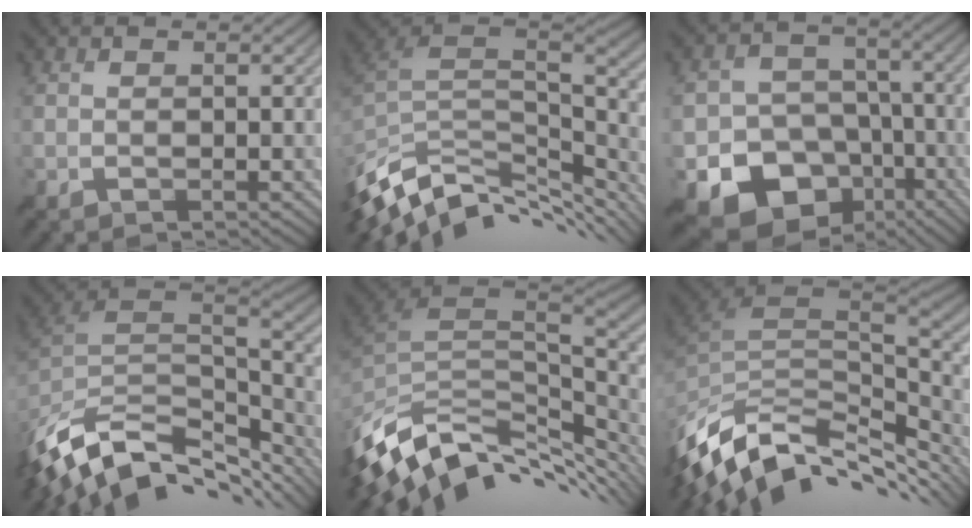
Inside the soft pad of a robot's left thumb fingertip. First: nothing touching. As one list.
[{"total": 11.4, "force": [-5.9, 5.5, 8.1], "torque": [-0.197, -0.006, -0.097]}, {"total": 14.1, "force": [-6.7, 11.1, 5.6], "torque": [-0.115, -0.045, -0.105]}, {"total": 13.9, "force": [-7.6, 6.9, 9.3], "torque": [-0.229, -0.016, -0.126]}, {"total": 12.9, "force": [-4.5, 6.8, 9.9], "torque": [-0.224, -0.012, -0.075]}, {"total": 13.5, "force": [-6.2, 7.0, 9.8], "torque": [-0.225, -0.015, -0.104]}]